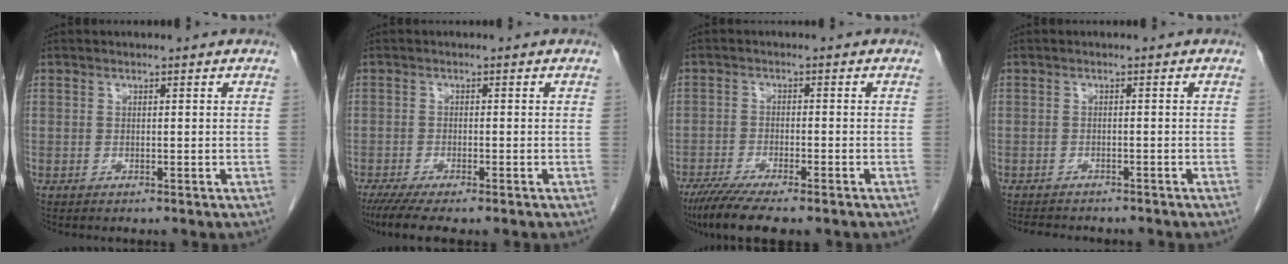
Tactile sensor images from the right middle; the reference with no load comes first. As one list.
[{"total": 7.2, "force": [-5.6, 1.2, 4.4], "torque": [-0.067, -0.016, -0.087]}, {"total": 9.3, "force": [-7.3, 1.5, 5.6], "torque": [-0.089, -0.018, -0.114]}, {"total": 6.5, "force": [-5.7, 2.0, 2.4], "torque": [-0.037, -0.003, -0.072]}]